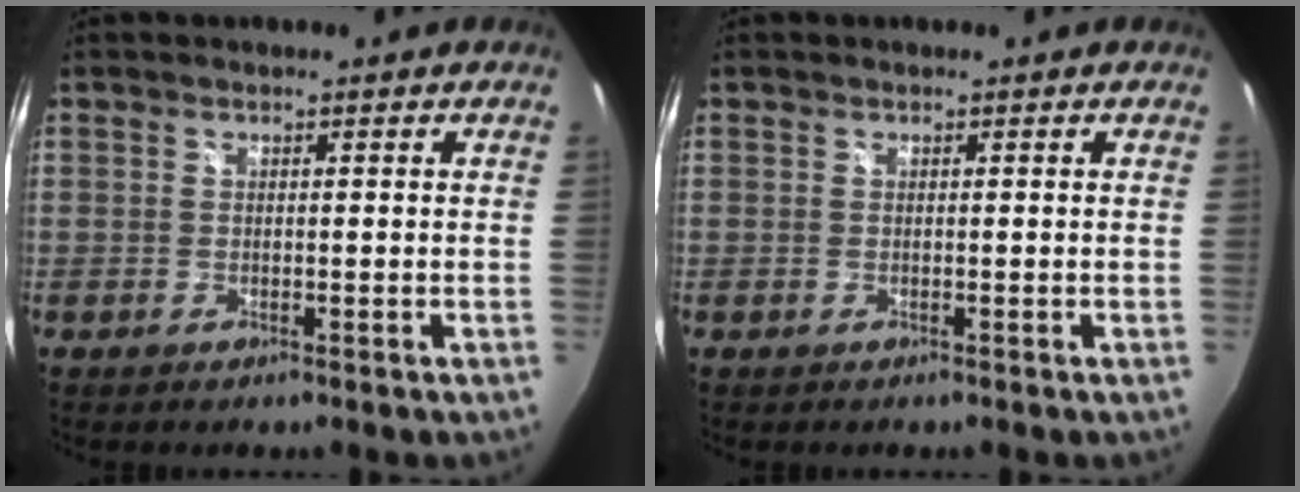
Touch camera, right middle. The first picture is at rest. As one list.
[{"total": 0.0}]